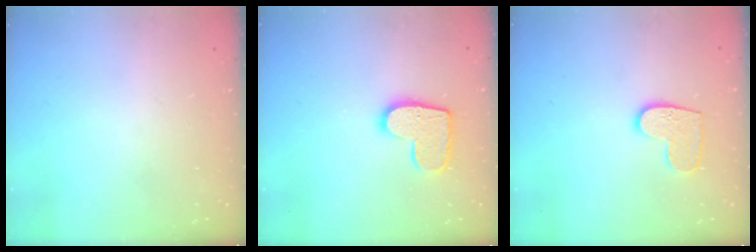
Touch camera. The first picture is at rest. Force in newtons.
{"total": 11.6, "press": 11.6, "slide": 0.6}
{"total": 8.6, "press": 8.6, "slide": 0.3}